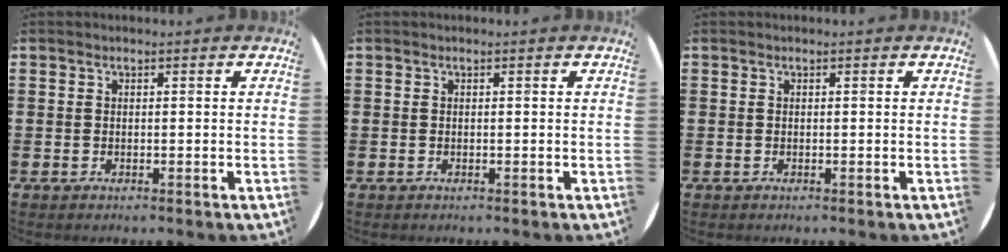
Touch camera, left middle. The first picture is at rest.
{"total": 0.0}
{"total": 0.0}